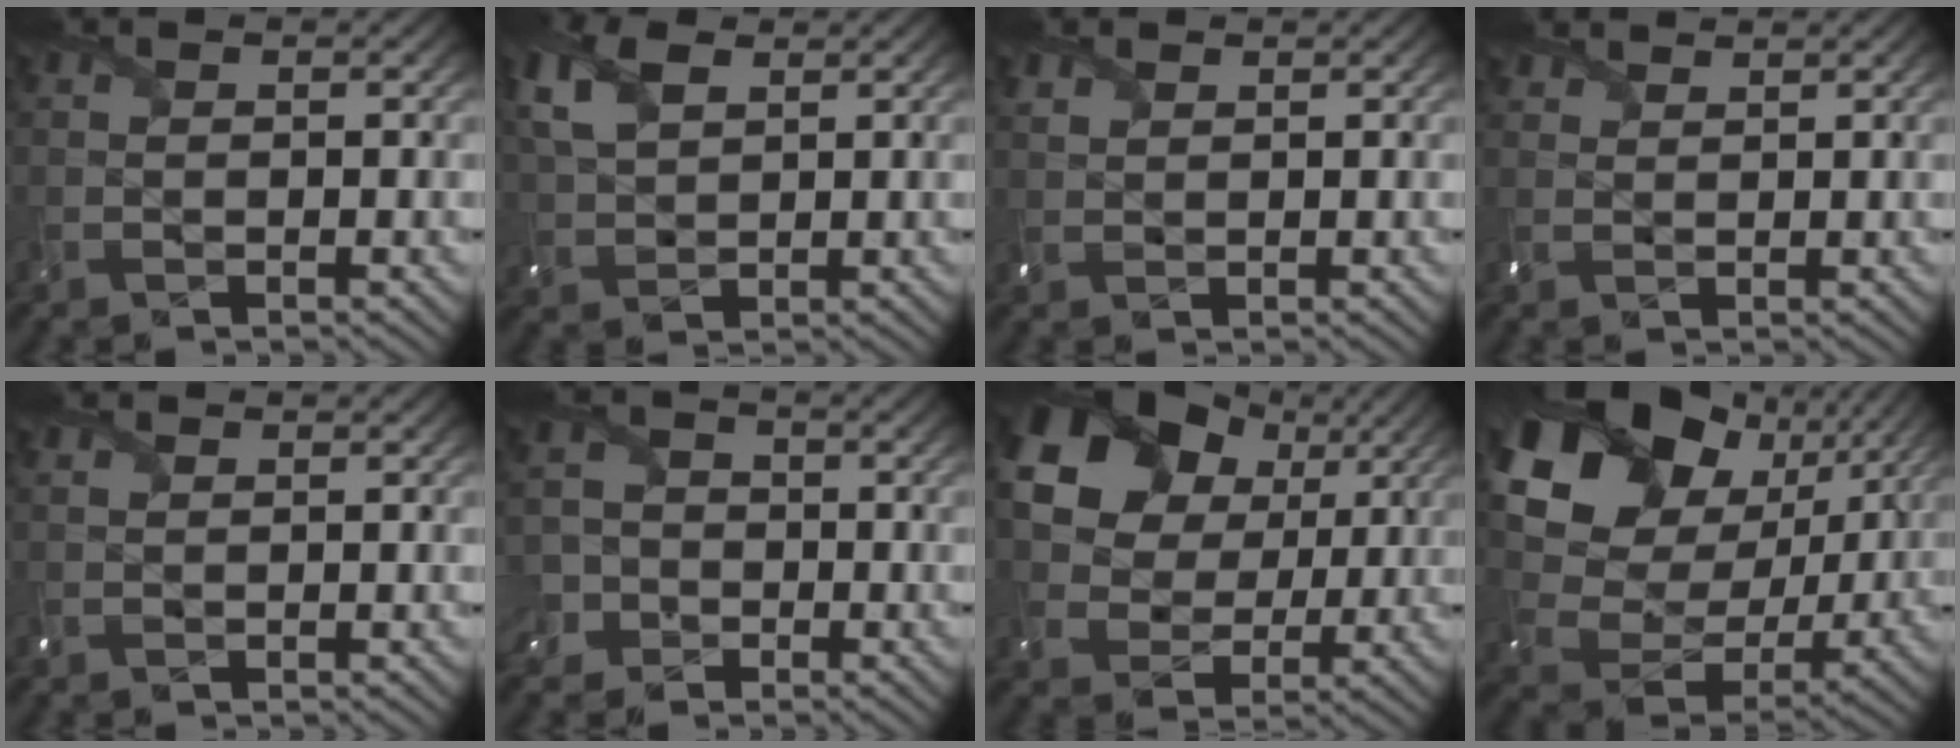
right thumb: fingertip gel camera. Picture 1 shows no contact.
{"total": 7.1, "force": [3.4, 4.1, 4.7], "torque": [-0.139, 0.016, 0.068]}
{"total": 1.8, "force": [1.4, 0.9, 0.7], "torque": [-0.024, 0.003, 0.033]}
{"total": 2.5, "force": [2.2, 0.7, 0.7], "torque": [-0.024, 0.003, 0.045]}
{"total": 1.1, "force": [0.8, 0.5, 0.5], "torque": [-0.018, 0.003, 0.018]}
{"total": 5.8, "force": [-2.6, 4.9, 1.6], "torque": [-0.040, -0.007, -0.064]}
{"total": 18.4, "force": [8.2, 13.9, 8.7], "torque": [-0.242, 0.065, 0.161]}
{"total": 20.1, "force": [8.7, 14.7, 10.5], "torque": [-0.268, 0.036, 0.183]}